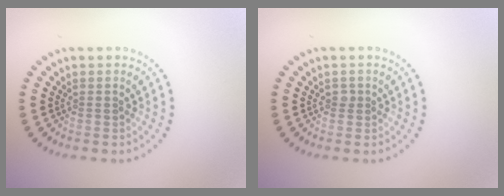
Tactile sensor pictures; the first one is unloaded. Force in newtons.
{"total": 0.6, "press": 0.5, "slide": 0.3}